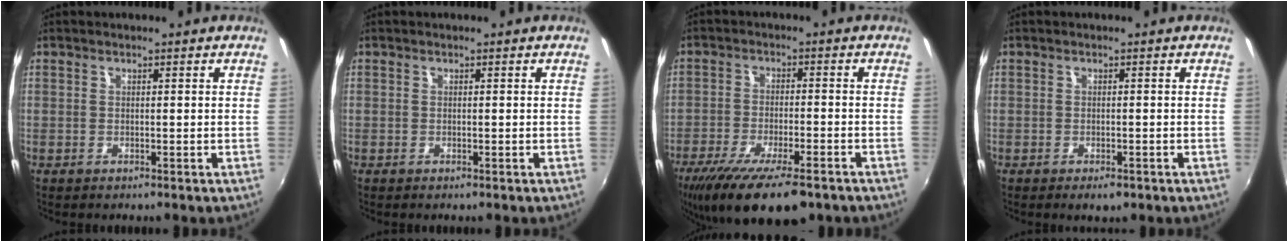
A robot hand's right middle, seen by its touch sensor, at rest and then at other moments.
{"total": 0.0}
{"total": 15.8, "force": [-11.1, 4.4, 10.4], "torque": [-0.207, -0.051, -0.180]}
{"total": 2.6, "force": [-1.6, 1.2, 1.6], "torque": [-0.031, -0.012, -0.024]}